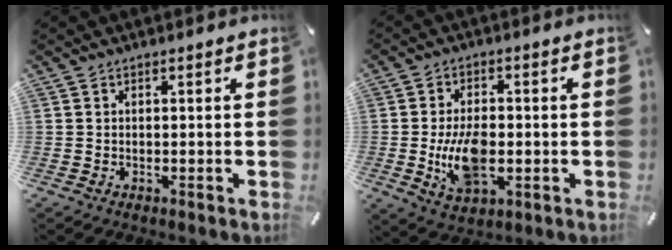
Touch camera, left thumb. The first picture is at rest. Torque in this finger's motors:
{"motor_torque": [1.00, 1.57, 0.50, -0.39, 0.10]}